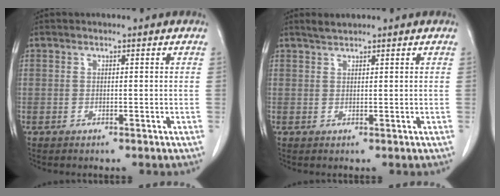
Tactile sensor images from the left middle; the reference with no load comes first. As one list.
[{"total": 1.4, "force": [1.3, 0.0, 0.4], "torque": [-0.013, 0.004, 0.030]}]